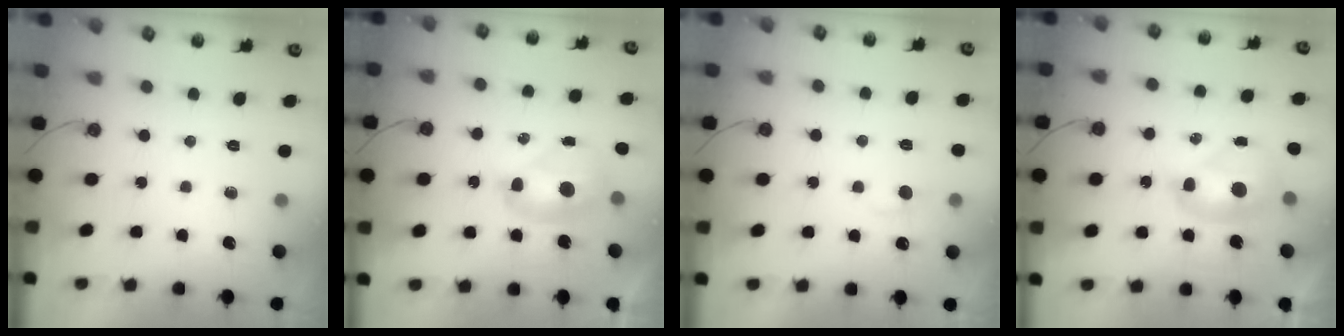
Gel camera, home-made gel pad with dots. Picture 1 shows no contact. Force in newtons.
{"total": 2.6, "press": 2.6, "slide": 0.1}
{"total": 2.1, "press": 2.1, "slide": 0.4}
{"total": 2.5, "press": 2.5, "slide": 0.1}